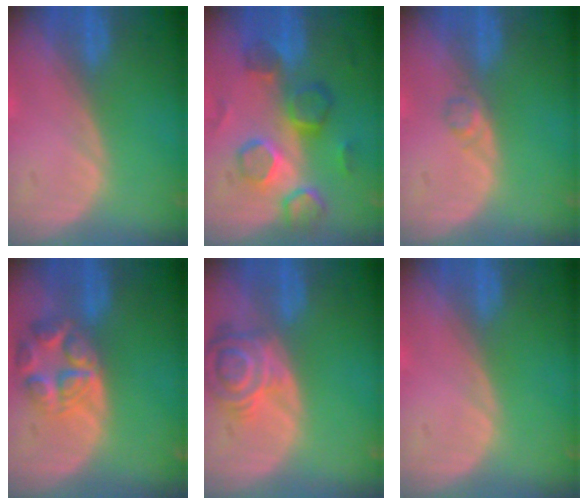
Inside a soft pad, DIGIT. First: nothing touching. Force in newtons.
{"total": 9.0, "press": 8.6, "slide": 2.8}
{"total": 1.4, "press": 1.4, "slide": 0.1}
{"total": 7.6, "press": 6.8, "slide": 3.4}
{"total": 7.4, "press": 6.6, "slide": 3.4}
{"total": 0.0}